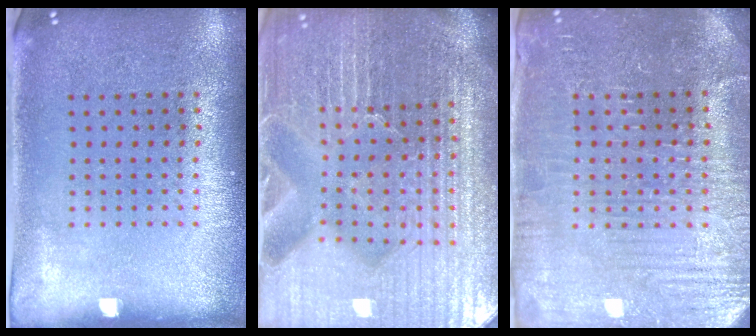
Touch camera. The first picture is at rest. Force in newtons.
{"total": 6.4, "press": 5.7, "slide": 2.9}
{"total": 4.0, "press": 3.9, "slide": 0.9}